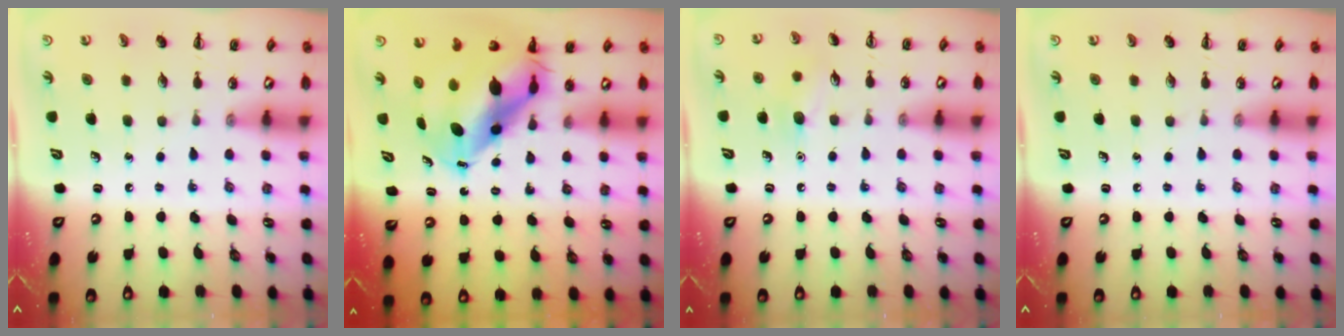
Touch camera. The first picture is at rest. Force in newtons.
{"total": 10.0, "press": 9.7, "slide": 2.6}
{"total": 7.5, "press": 7.2, "slide": 2.1}
{"total": 0.0}